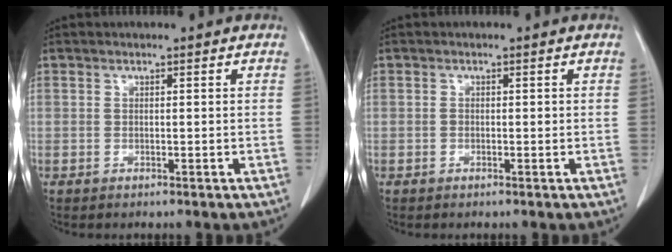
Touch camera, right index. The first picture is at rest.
{"total": 0.7, "force": [-0.1, 0.4, 0.6], "torque": [-0.010, 0.001, -0.001]}